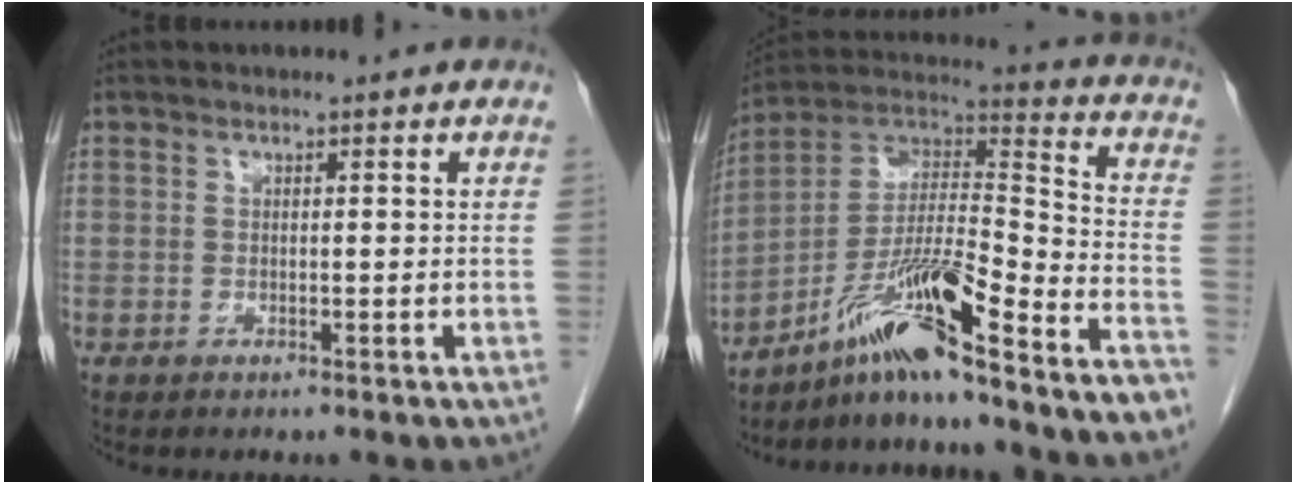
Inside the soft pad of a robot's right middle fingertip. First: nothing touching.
{"total": 16.6, "force": [-12.6, -0.2, 10.8], "torque": [-0.182, 0.031, -0.216]}